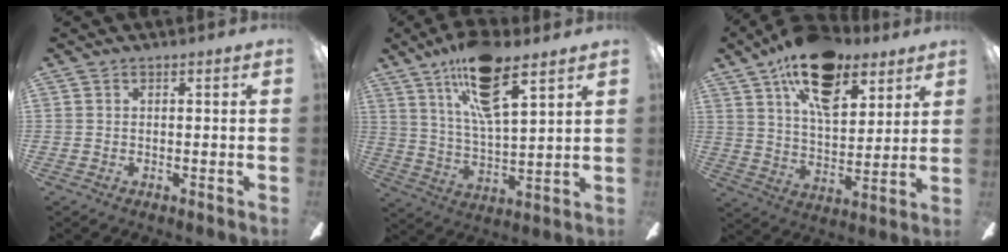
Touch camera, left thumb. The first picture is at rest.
{"total": 16.7, "force": [10.6, 5.1, 11.8], "torque": [-0.210, -0.037, 0.176]}
{"total": 18.5, "force": [11.7, 9.2, 11.0], "torque": [-0.183, -0.047, 0.204]}